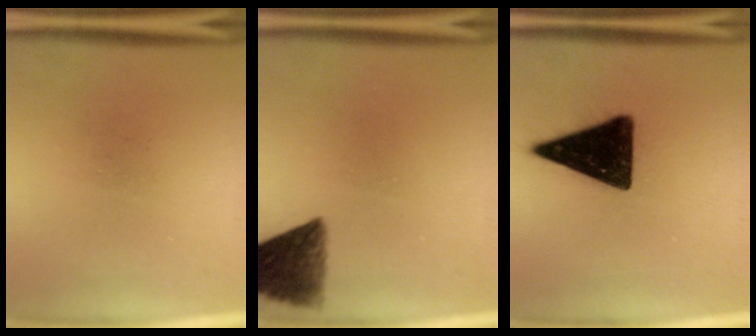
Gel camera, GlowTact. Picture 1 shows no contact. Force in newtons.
{"total": 8.8}
{"total": 16.1}